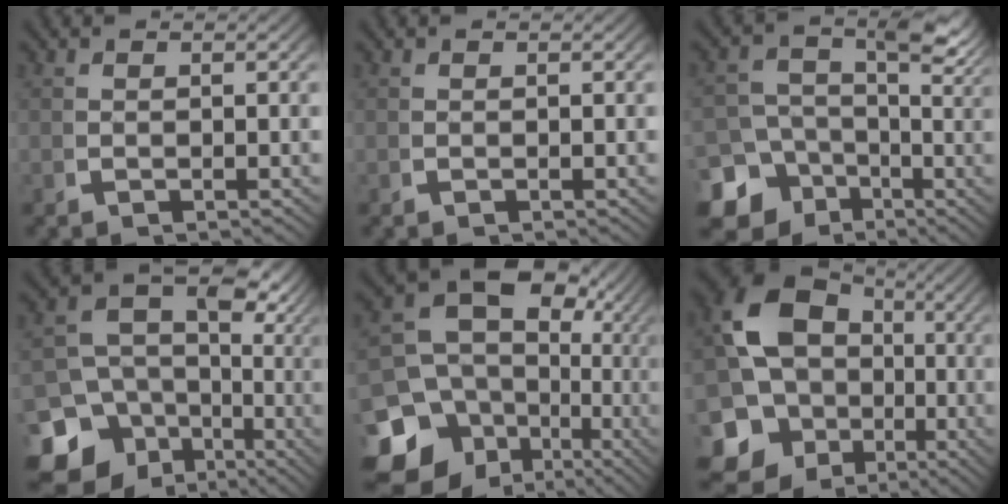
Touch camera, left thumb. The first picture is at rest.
{"total": 0.0}
{"total": 13.0, "force": [-3.8, 10.8, 6.1], "torque": [-0.097, -0.050, -0.056]}
{"total": 17.3, "force": [-3.5, 13.8, 9.8], "torque": [-0.182, -0.070, -0.041]}
{"total": 16.4, "force": [-2.0, 13.0, 9.8], "torque": [-0.204, -0.079, -0.004]}
{"total": 17.6, "force": [-2.4, 15.0, 8.9], "torque": [-0.206, -0.076, -0.020]}